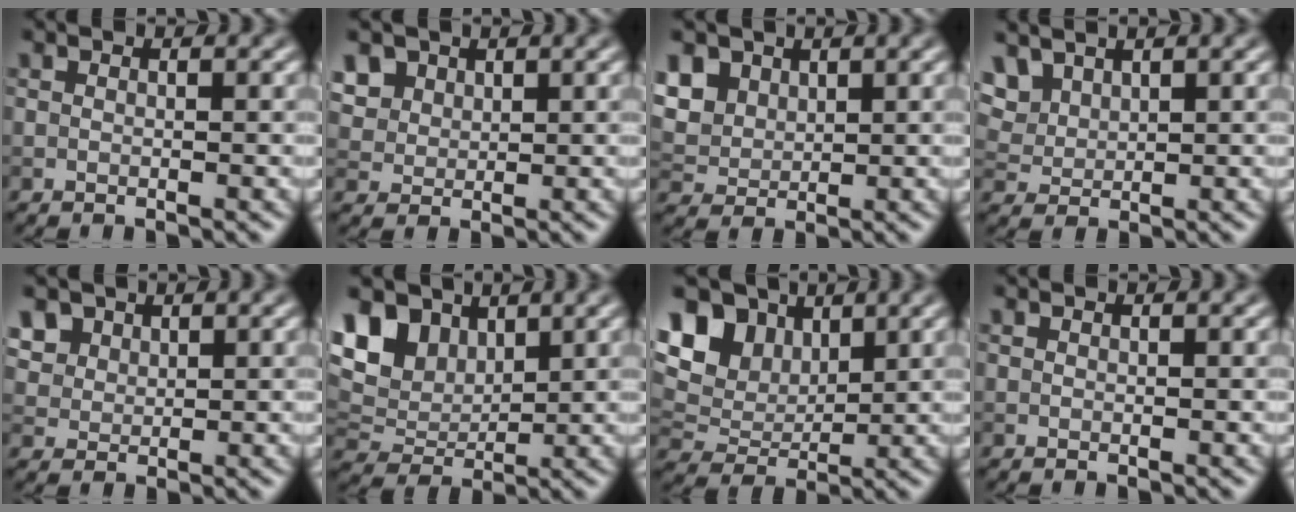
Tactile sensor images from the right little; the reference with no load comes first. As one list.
[{"total": 5.7, "force": [3.1, 4.1, 2.5], "torque": [-0.084, 0.007, 0.060]}, {"total": 5.7, "force": [2.8, 4.2, 2.8], "torque": [-0.097, 0.011, 0.058]}, {"total": 3.2, "force": [2.2, 1.8, 1.4], "torque": [-0.042, 0.001, 0.056]}, {"total": 5.2, "force": [3.0, 3.6, 2.2], "torque": [-0.076, 0.004, 0.061]}, {"total": 8.4, "force": [4.2, 5.6, 4.7], "torque": [-0.117, 0.018, 0.068]}, {"total": 10.4, "force": [5.1, 7.1, 5.6], "torque": [-0.118, 0.021, 0.085]}, {"total": 0.0}]